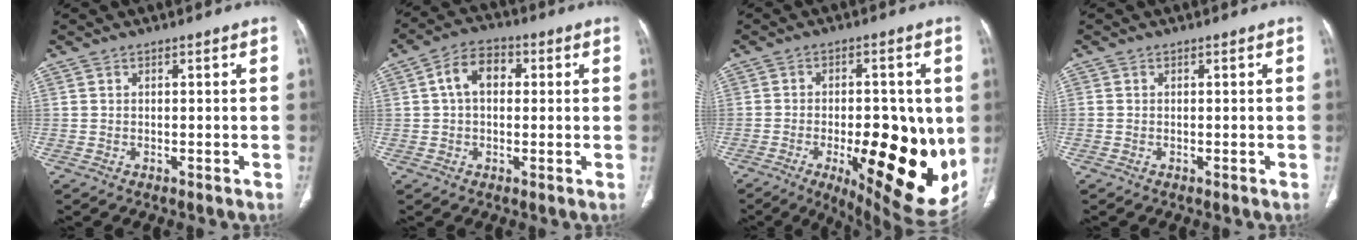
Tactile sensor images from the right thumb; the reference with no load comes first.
{"total": 7.4, "force": [1.2, 5.0, 5.3], "torque": [-0.082, 0.019, 0.014]}
{"total": 22.4, "force": [-4.3, 8.6, 20.2], "torque": [-0.230, -0.020, -0.034]}
{"total": 0.0}